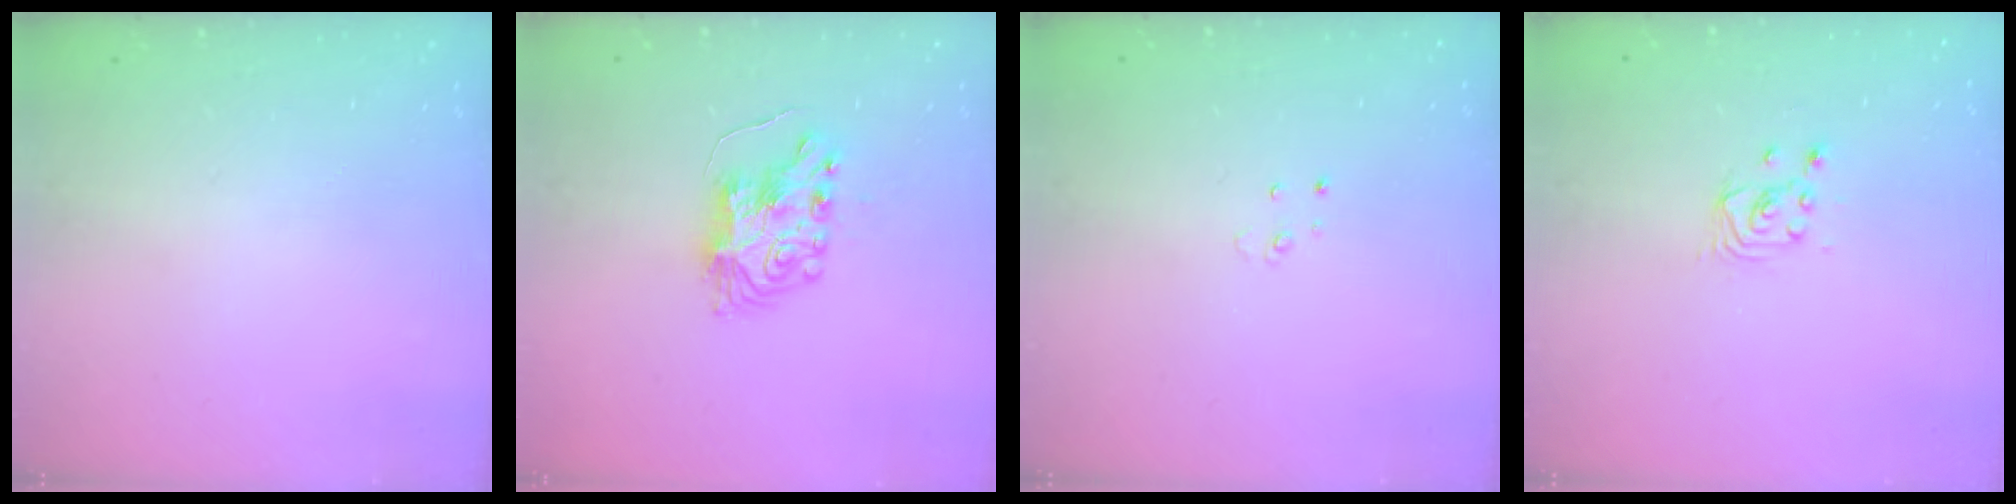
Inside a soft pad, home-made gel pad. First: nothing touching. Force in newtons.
{"total": 8.4, "press": 8.4, "slide": 0.6}
{"total": 2.5, "press": 2.5, "slide": 0.2}
{"total": 2.2, "press": 2.2, "slide": 0.3}